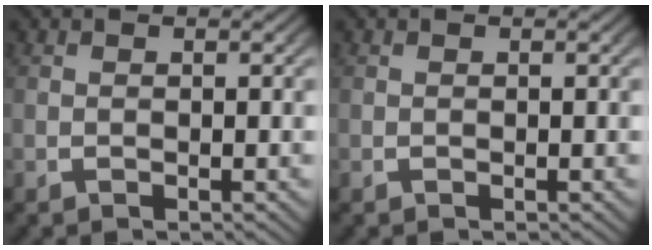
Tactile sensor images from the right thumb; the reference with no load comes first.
{"total": 0.0}